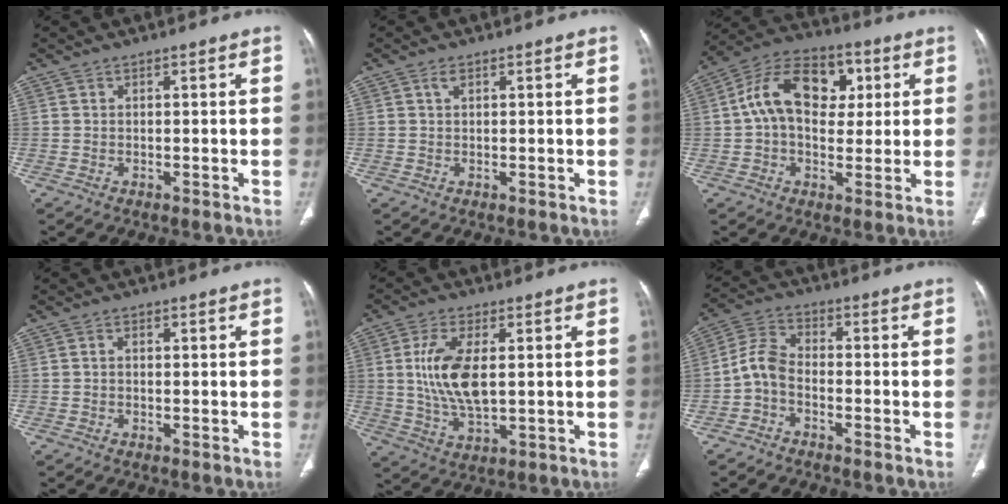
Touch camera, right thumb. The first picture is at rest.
{"total": 1.1, "force": [0.6, 0.5, 0.7], "torque": [-0.016, 0.005, 0.010]}
{"total": 15.8, "force": [3.1, 10.6, 11.3], "torque": [-0.159, 0.022, 0.043]}
{"total": 0.5, "force": [0.0, 0.3, 0.4], "torque": [-0.005, 0.001, -0.003]}
{"total": 11.0, "force": [1.5, 5.1, 9.6], "torque": [-0.193, -0.013, 0.034]}
{"total": 5.4, "force": [-2.2, 3.0, 3.8], "torque": [-0.079, 0.027, -0.059]}